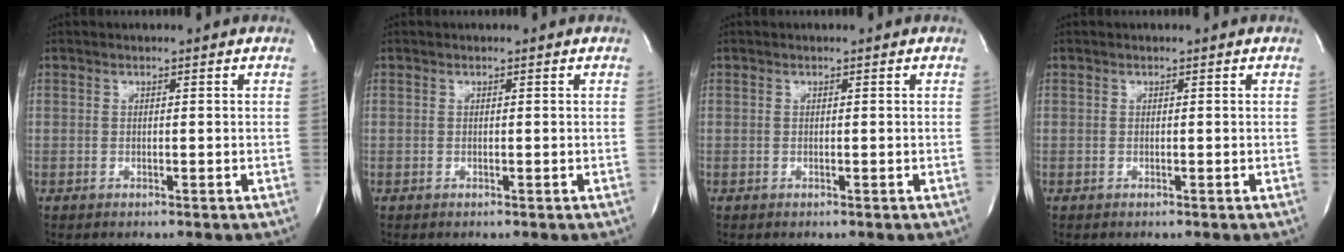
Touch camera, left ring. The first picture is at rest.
{"total": 0.0}
{"total": 0.0}
{"total": 0.0}